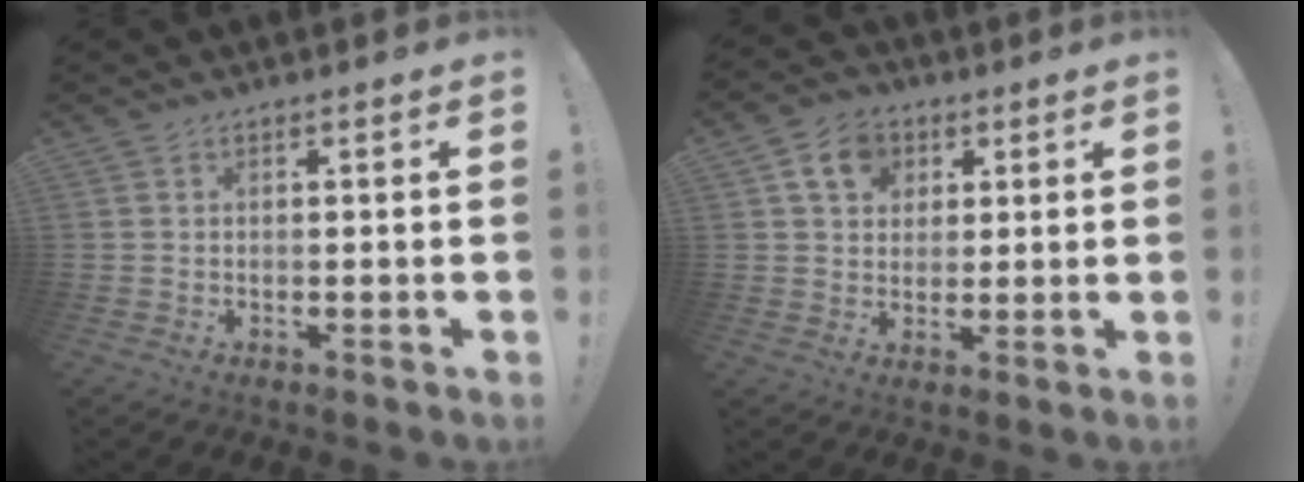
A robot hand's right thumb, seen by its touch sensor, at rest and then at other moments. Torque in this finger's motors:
{"motor_torque": [0.74, 0.94, 0.72, 0.13, -0.02]}